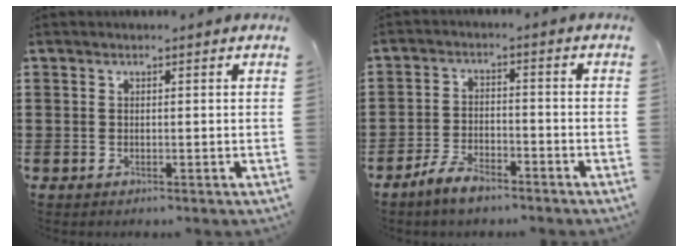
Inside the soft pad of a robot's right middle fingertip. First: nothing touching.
{"total": 4.7, "force": [-3.9, 1.6, 2.2], "torque": [-0.050, 0.008, -0.077]}